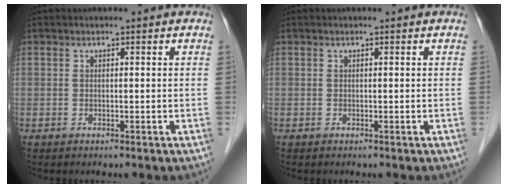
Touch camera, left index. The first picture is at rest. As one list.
[{"total": 0.0}]